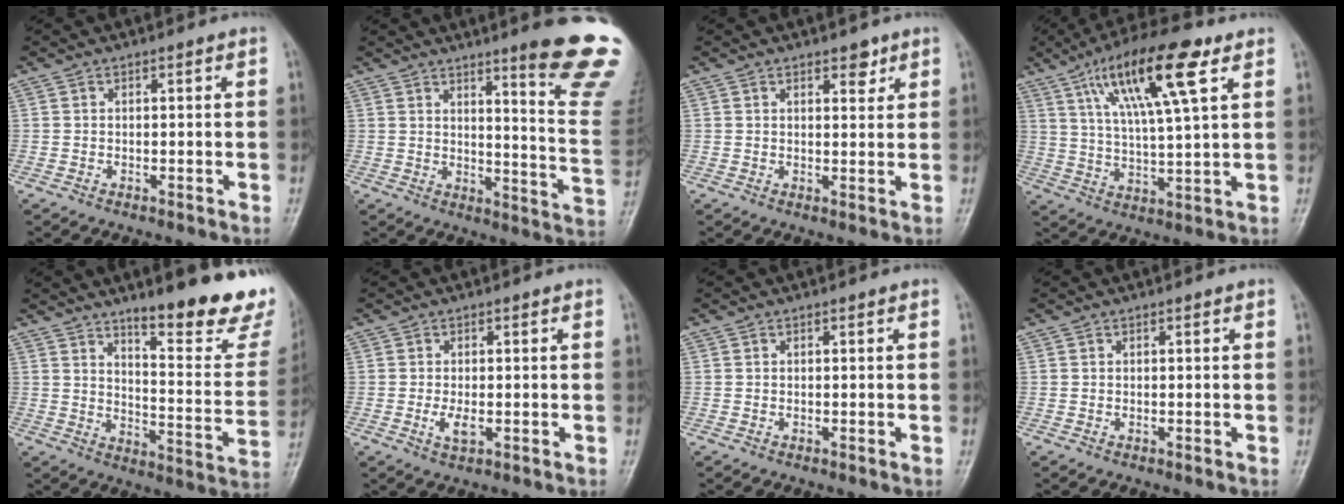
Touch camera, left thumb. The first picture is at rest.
{"total": 18.7, "force": [12.6, 1.3, 13.8], "torque": [-0.146, -0.089, 0.157]}
{"total": 2.8, "force": [1.9, 1.4, 1.5], "torque": [-0.005, -0.011, 0.028]}
{"total": 16.9, "force": [8.0, 4.0, 14.4], "torque": [-0.249, -0.014, 0.139]}
{"total": 19.8, "force": [14.3, 4.2, 13.0], "torque": [-0.137, -0.108, 0.199]}
{"total": 2.7, "force": [-0.5, 1.3, 2.4], "torque": [-0.049, -0.006, -0.008]}
{"total": 0.0}
{"total": 0.0}